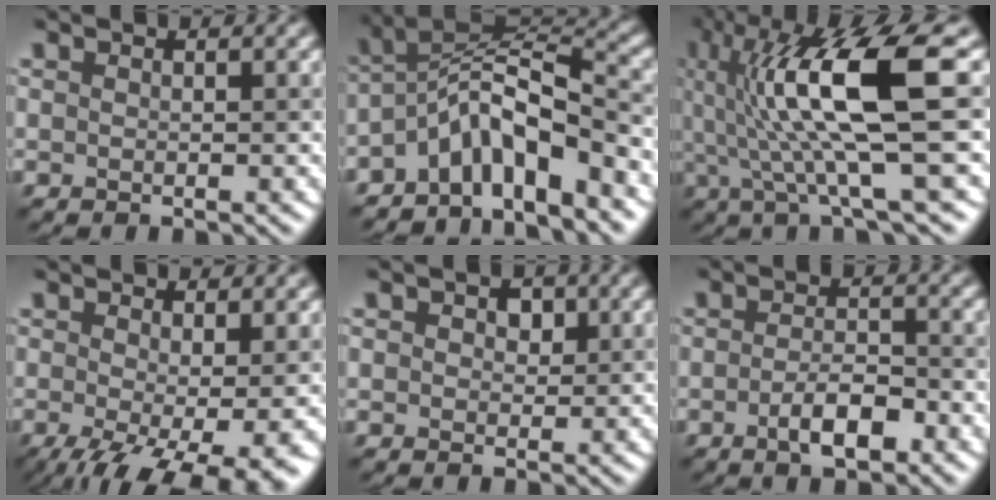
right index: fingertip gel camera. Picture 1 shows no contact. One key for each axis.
{"total": 6.5, "fx": -3.8, "fy": 2.2, "fz": 4.9, "tx": -0.077, "ty": 0.013, "tz": -0.075}
{"total": 11.2, "fx": 1.9, "fy": 2.2, "fz": 10.9, "tx": -0.191, "ty": 0.007, "tz": 0.041}
{"total": 8.5, "fx": -3.2, "fy": 2.6, "fz": 7.5, "tx": -0.125, "ty": -0.028, "tz": -0.039}
{"total": 1.5, "fx": 0.7, "fy": 1.2, "fz": 0.4, "tx": -0.007, "ty": 0.000, "tz": 0.008}
{"total": 2.8, "fx": -1.5, "fy": 0.8, "fz": 2.2, "tx": -0.050, "ty": 0.000, "tz": -0.024}